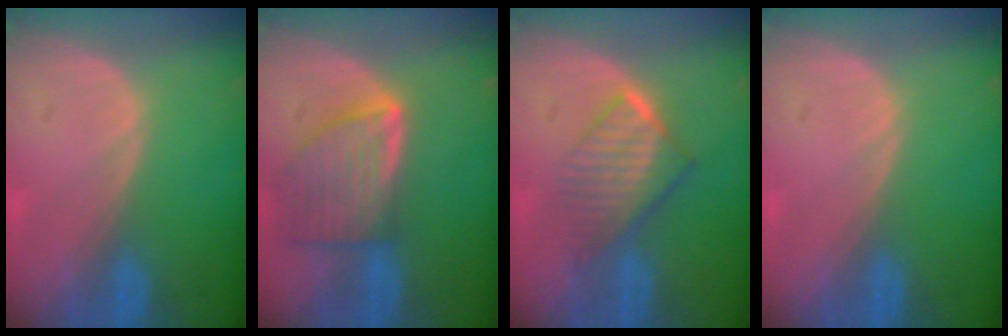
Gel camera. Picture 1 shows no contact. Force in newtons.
{"total": 8.0, "press": 7.2, "slide": 3.6}
{"total": 6.7, "press": 6.1, "slide": 2.9}
{"total": 0.0}